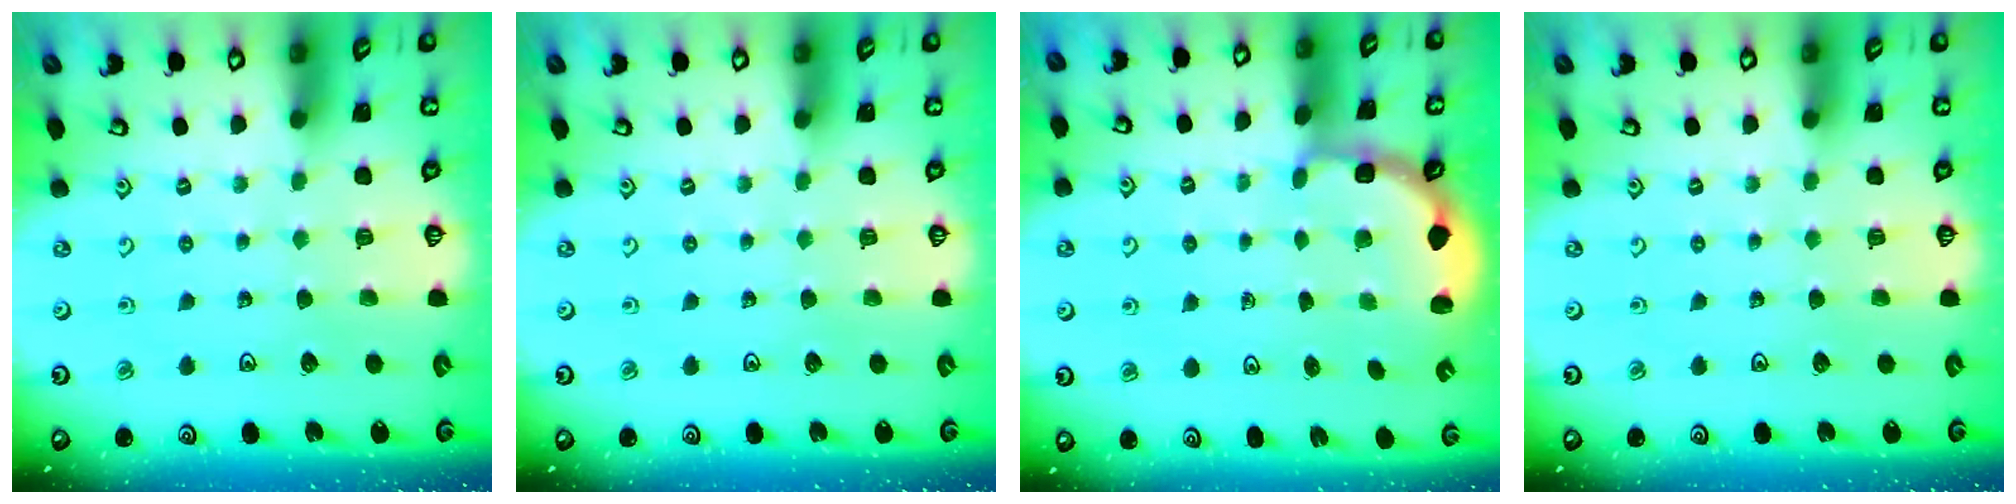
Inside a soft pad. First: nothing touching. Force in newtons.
{"total": 0.0}
{"total": 2.9, "press": 2.5, "slide": 1.4}
{"total": 0.0}